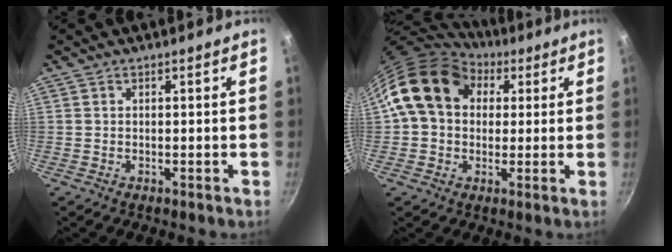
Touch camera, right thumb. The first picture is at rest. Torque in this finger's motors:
{"motor_torque": [1.31, 2.64, 0.64, -0.59, 0.20]}